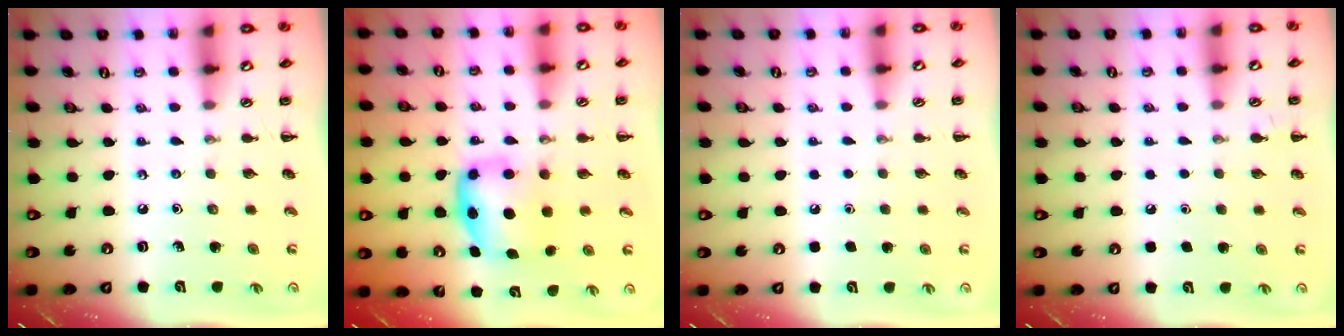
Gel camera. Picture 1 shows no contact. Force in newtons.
{"total": 6.2, "press": 6.2, "slide": 0.8}
{"total": 1.5, "press": 1.5, "slide": 0.1}
{"total": 1.8, "press": 1.8, "slide": 0.1}